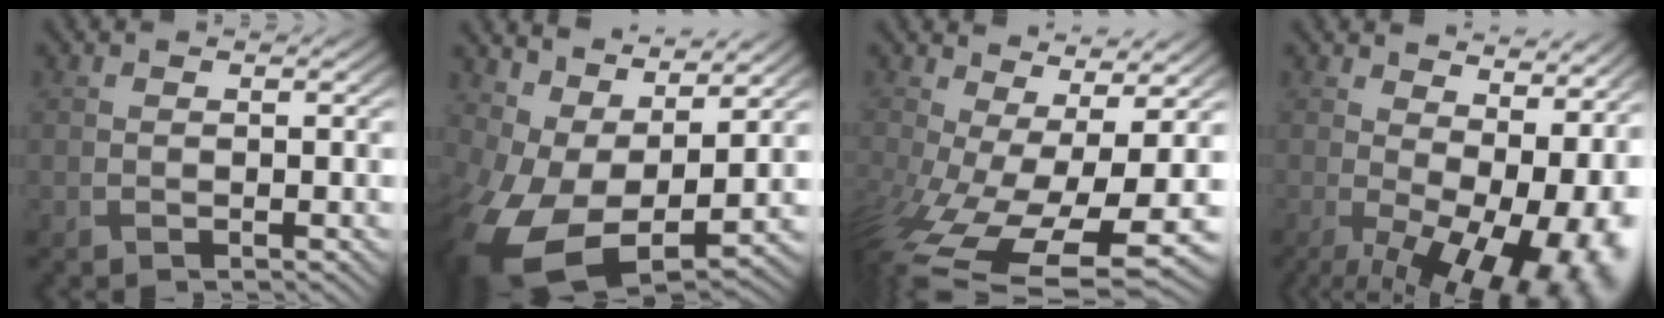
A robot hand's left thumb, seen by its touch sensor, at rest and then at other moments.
{"total": 12.6, "force": [1.1, 7.4, 10.2], "torque": [-0.233, -0.021, 0.030]}
{"total": 13.4, "force": [-3.6, 6.2, 11.2], "torque": [-0.262, -0.055, -0.037]}
{"total": 16.0, "force": [-0.7, 9.2, 13.1], "torque": [-0.173, -0.047, 0.041]}